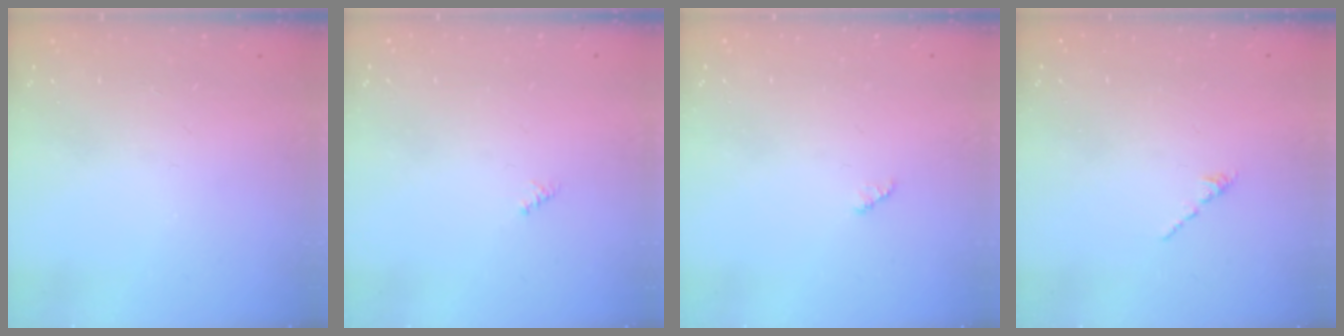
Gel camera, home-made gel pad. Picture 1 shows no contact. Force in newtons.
{"total": 0.0}
{"total": 1.3, "press": 1.3, "slide": 0.2}
{"total": 0.6, "press": 0.5, "slide": 0.3}